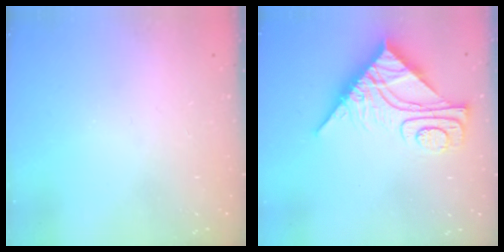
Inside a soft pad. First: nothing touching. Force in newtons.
{"total": 13.7, "press": 13.7, "slide": 1.2}